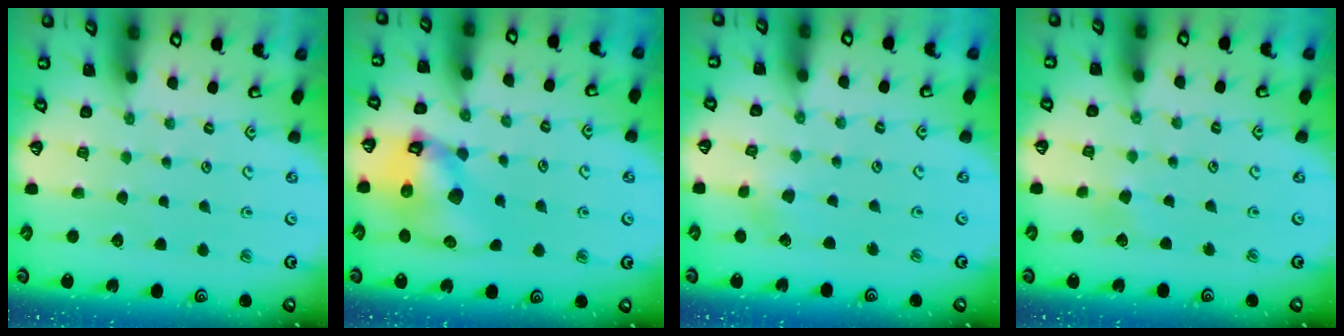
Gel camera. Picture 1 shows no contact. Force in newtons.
{"total": 14.2, "press": 14.0, "slide": 2.0}
{"total": 2.1, "press": 2.1, "slide": 0.3}
{"total": 2.8, "press": 2.8, "slide": 0.3}